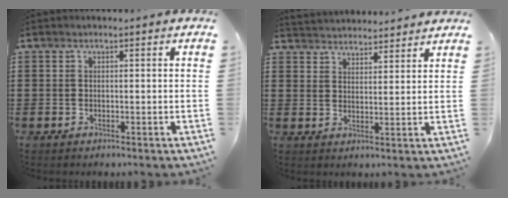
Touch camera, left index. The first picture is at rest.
{"total": 3.1, "force": [3.0, -0.1, -0.6], "torque": [0.000, -0.014, 0.055]}